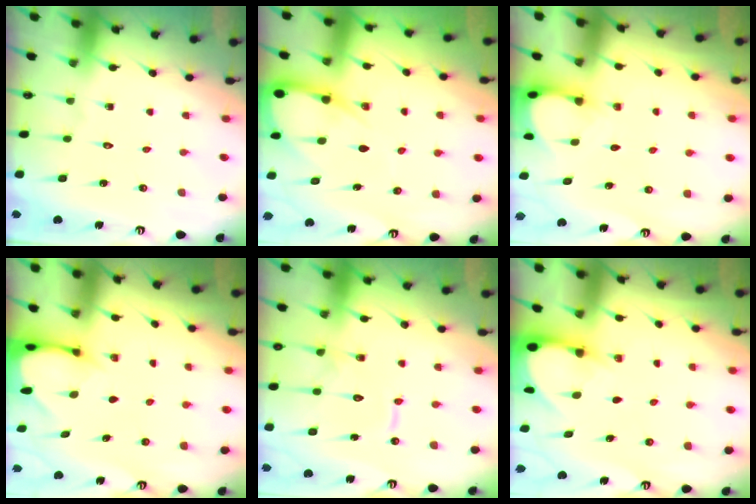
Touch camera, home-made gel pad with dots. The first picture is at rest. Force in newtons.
{"total": 8.4, "press": 8.3, "slide": 1.0}
{"total": 3.5, "press": 3.5, "slide": 0.2}
{"total": 2.4, "press": 2.4, "slide": 0.3}
{"total": 11.3, "press": 11.2, "slide": 1.2}
{"total": 3.2, "press": 3.2, "slide": 0.3}